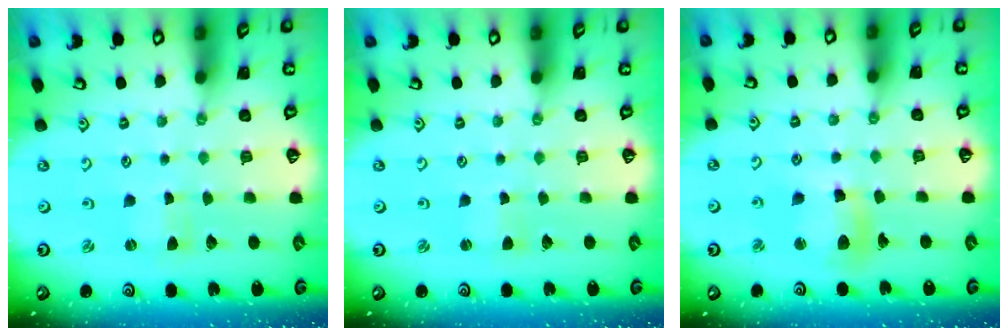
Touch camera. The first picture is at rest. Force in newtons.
{"total": 1.8, "press": 1.8, "slide": 0.3}
{"total": 12.3, "press": 12.2, "slide": 1.8}